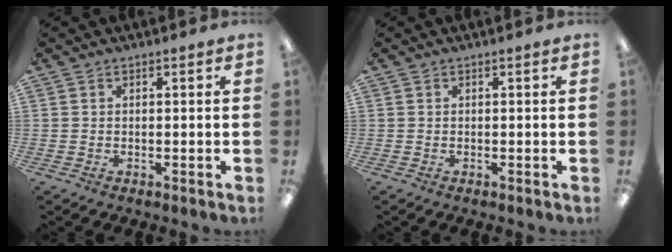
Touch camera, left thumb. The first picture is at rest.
{"total": 0.0}